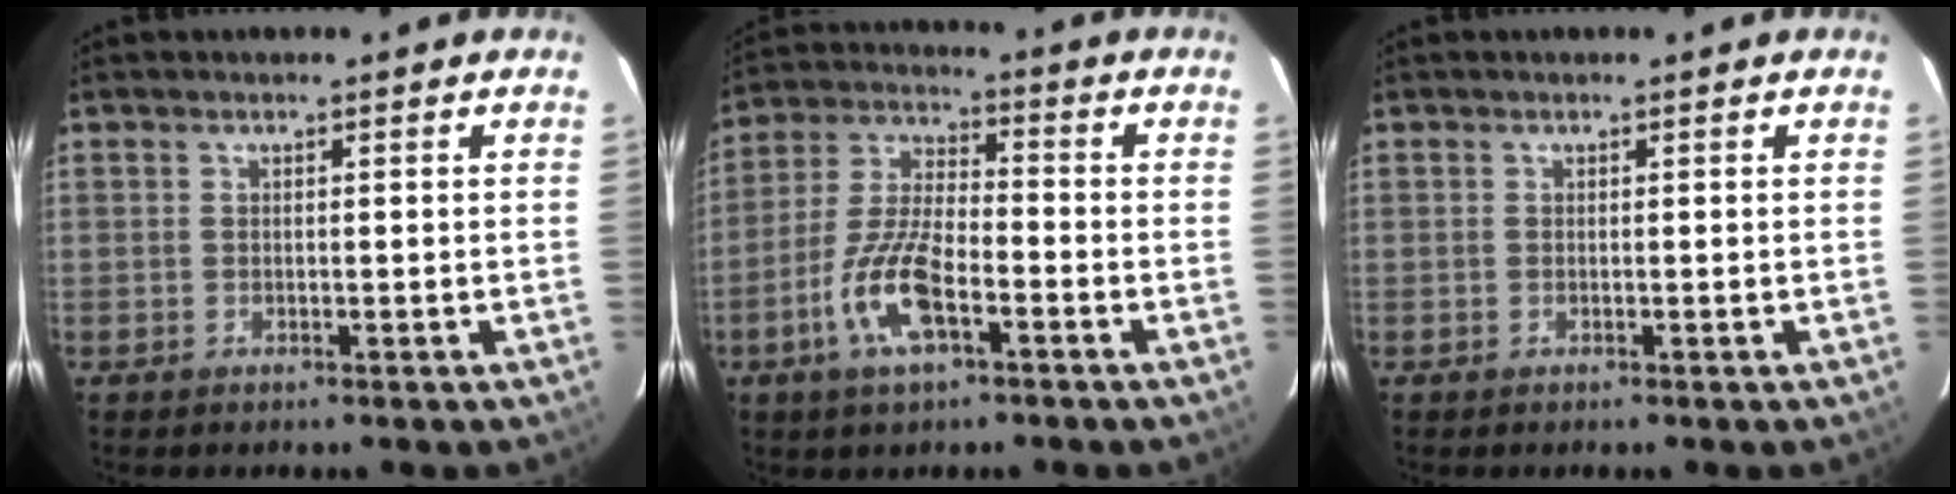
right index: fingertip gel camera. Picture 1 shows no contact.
{"total": 11.5, "force": [-5.4, 4.0, 9.4], "torque": [-0.202, -0.002, -0.104]}
{"total": 0.0}